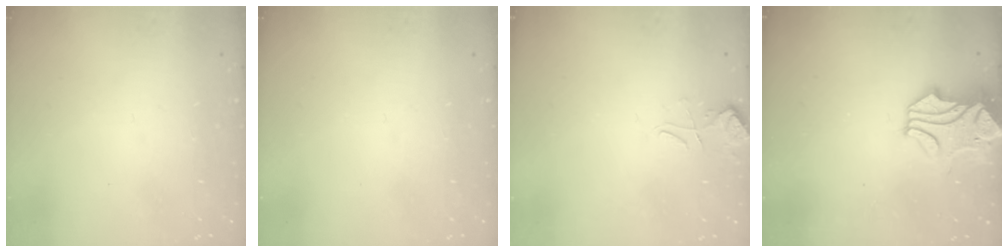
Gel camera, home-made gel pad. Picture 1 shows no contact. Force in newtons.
{"total": 0.0}
{"total": 3.0, "press": 2.9, "slide": 0.6}
{"total": 1.6, "press": 0.9, "slide": 1.3}